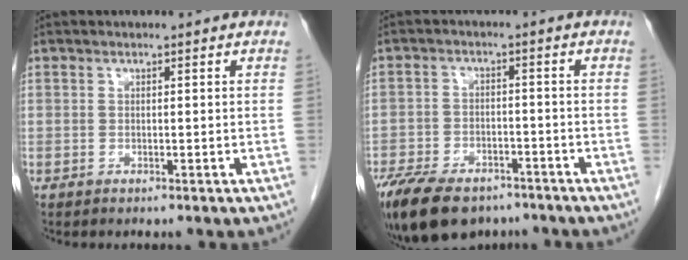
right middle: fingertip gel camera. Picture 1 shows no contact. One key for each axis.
{"total": 15.8, "fx": -11.2, "fy": 7.9, "fz": 7.9, "tx": -0.184, "ty": -0.014, "tz": -0.173}